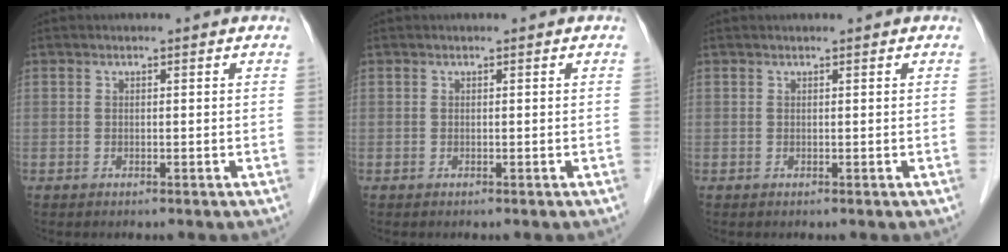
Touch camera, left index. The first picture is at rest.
{"total": 0.0}
{"total": 0.5, "force": [0.5, 0.0, 0.2], "torque": [-0.003, 0.007, 0.008]}